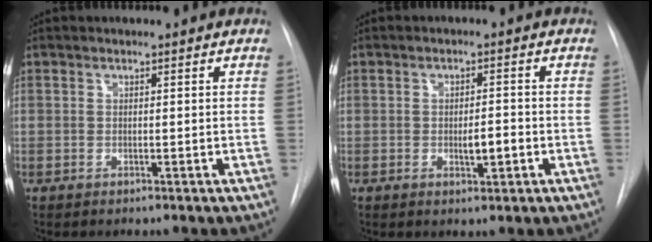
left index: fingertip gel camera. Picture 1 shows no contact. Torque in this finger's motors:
{"motor_torque": [0.31, 0.32, 0.09, 0.02]}